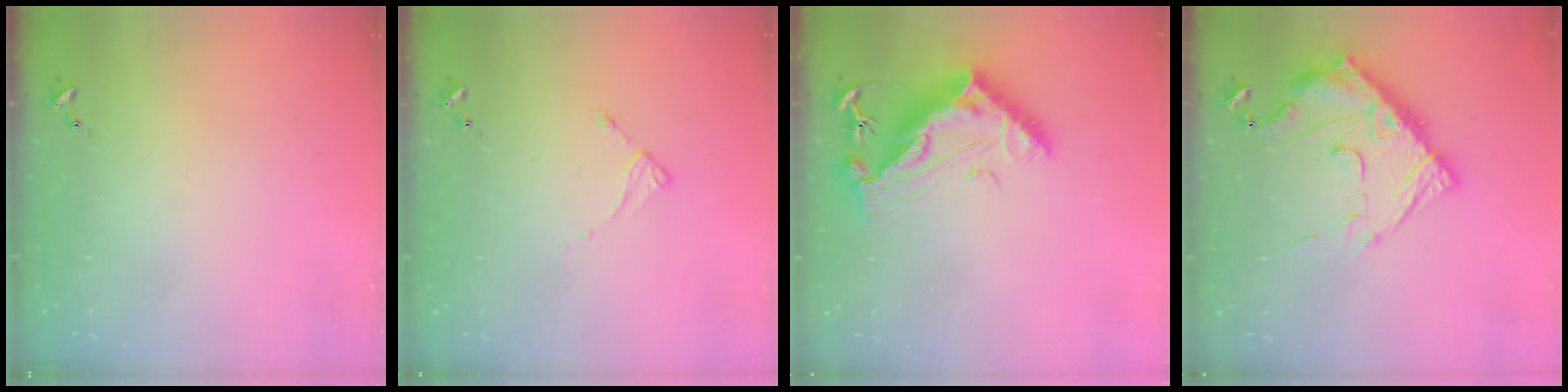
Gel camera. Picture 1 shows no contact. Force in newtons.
{"total": 2.3, "press": 2.3, "slide": 0.3}
{"total": 13.5, "press": 13.4, "slide": 1.3}
{"total": 17.5, "press": 17.5, "slide": 1.6}